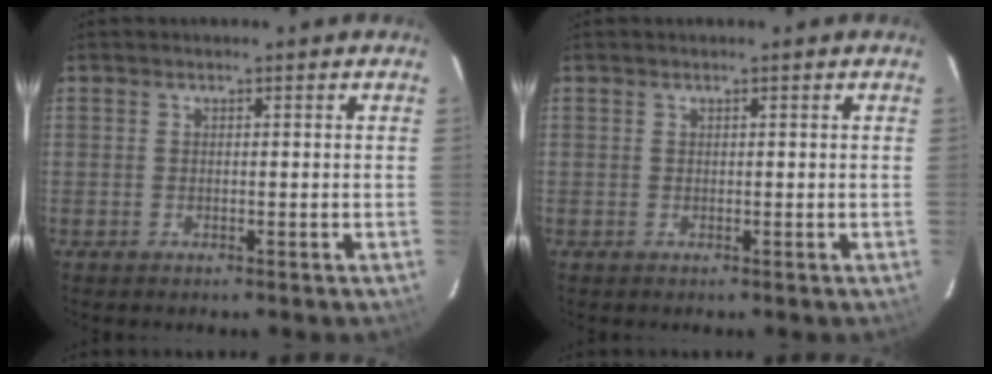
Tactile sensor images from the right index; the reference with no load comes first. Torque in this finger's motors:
{"motor_torque": [0.13, 0.17, -0.02, 0.00]}